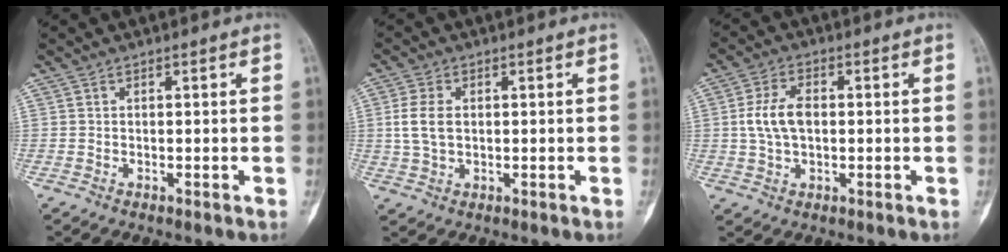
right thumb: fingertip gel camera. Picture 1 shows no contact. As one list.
[{"total": 5.5, "force": [0.6, 3.5, 4.2], "torque": [-0.094, 0.004, 0.014]}, {"total": 7.1, "force": [0.3, 4.2, 5.7], "torque": [-0.113, 0.012, 0.004]}]